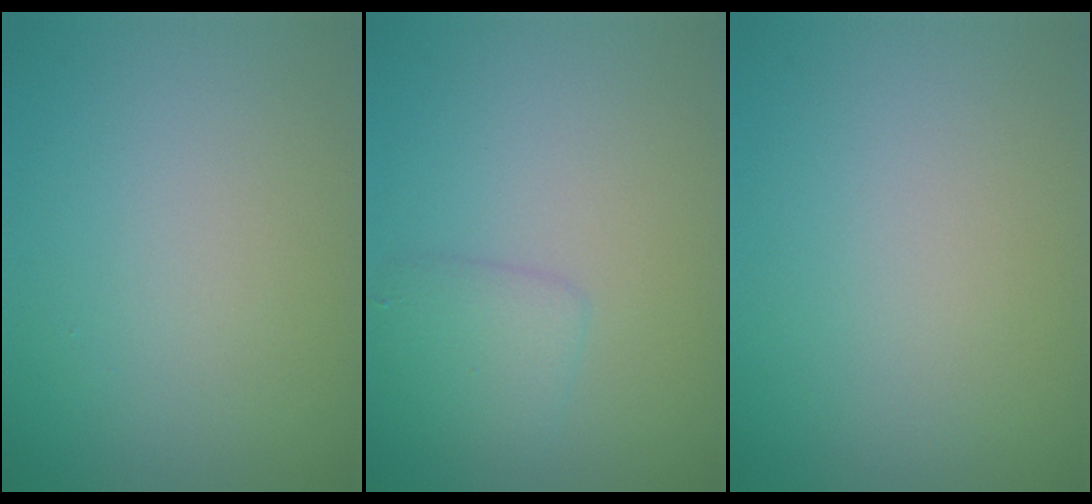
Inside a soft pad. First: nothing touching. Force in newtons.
{"total": 2.2, "press": 2.2, "slide": 0.1}
{"total": 0.0}